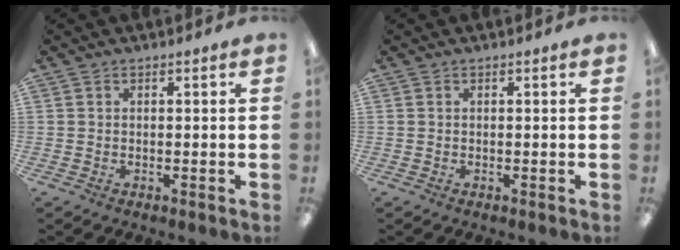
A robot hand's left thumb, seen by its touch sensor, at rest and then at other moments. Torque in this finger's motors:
{"motor_torque": [0.00, 0.00, 0.00, 0.00, 0.00]}